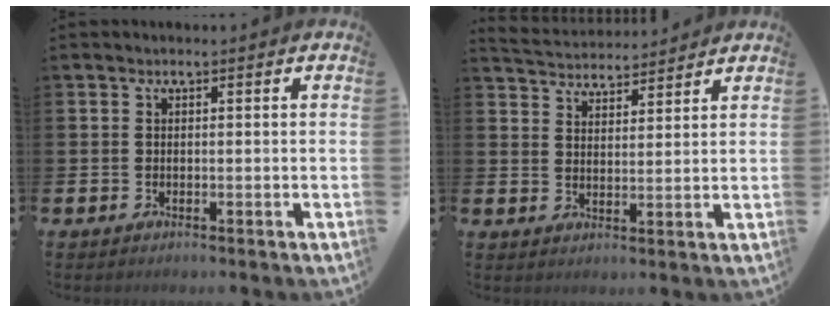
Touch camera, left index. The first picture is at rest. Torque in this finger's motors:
{"motor_torque": [0.05, -1.72, 0.01, -0.01]}